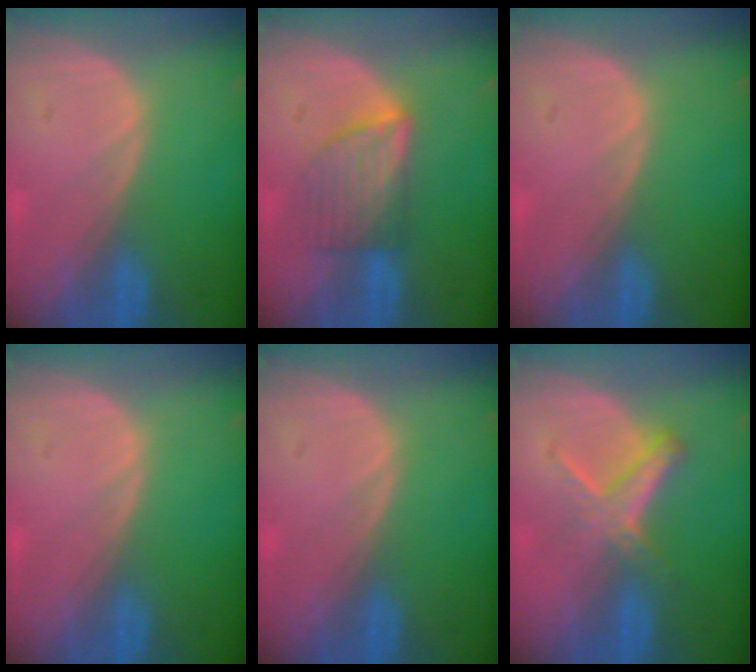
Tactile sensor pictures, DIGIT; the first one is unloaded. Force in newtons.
{"total": 5.9, "press": 5.7, "slide": 1.5}
{"total": 0.0}
{"total": 0.0}
{"total": 0.0}
{"total": 5.8, "press": 5.1, "slide": 2.9}